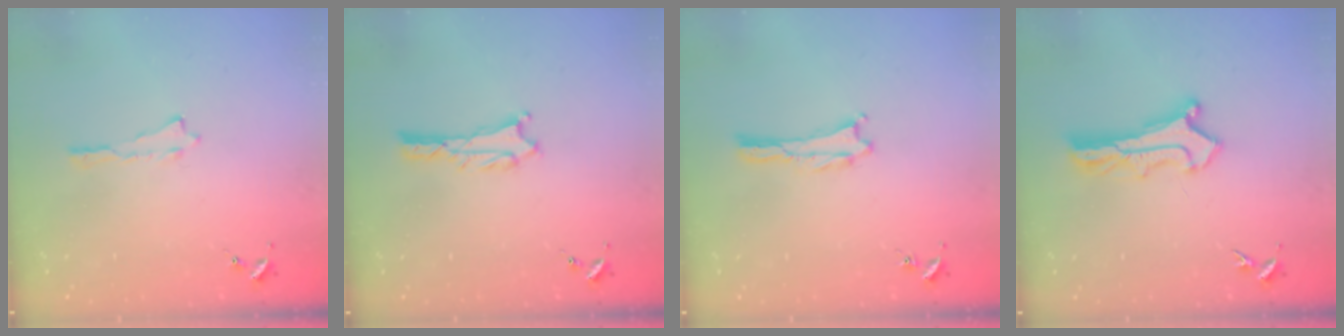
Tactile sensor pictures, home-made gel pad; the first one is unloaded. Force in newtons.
{"total": 1.3, "press": 1.3, "slide": 0.3}
{"total": 0.0}
{"total": 2.9, "press": 2.9, "slide": 0.3}